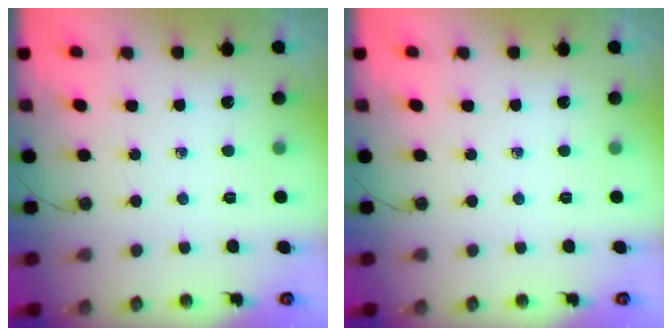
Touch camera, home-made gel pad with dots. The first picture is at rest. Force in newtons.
{"total": 0.0}